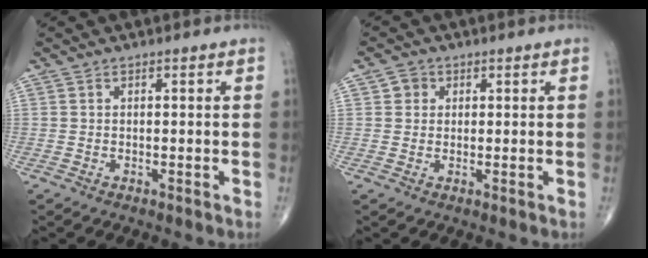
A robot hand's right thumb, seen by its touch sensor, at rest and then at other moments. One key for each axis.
{"total": 2.4, "fx": 0.7, "fy": 2.2, "fz": 0.7, "tx": 0.002, "ty": -0.001, "tz": 0.007}